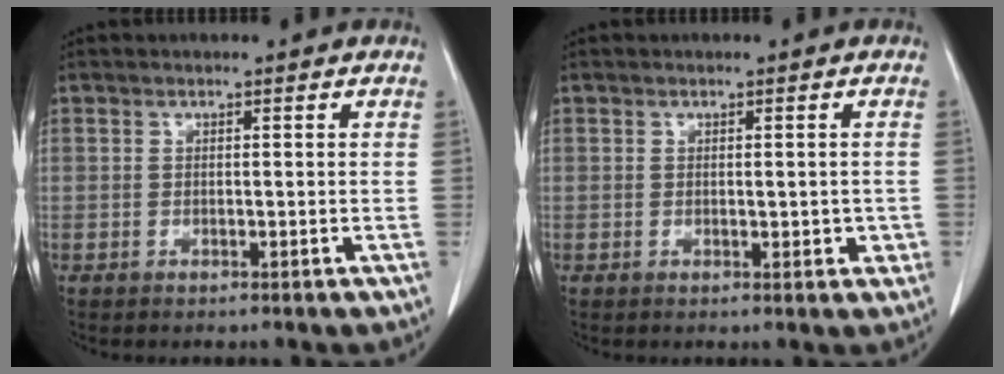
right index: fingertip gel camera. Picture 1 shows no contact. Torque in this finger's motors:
{"motor_torque": [0.09, 0.12, 0.08, 0.04]}